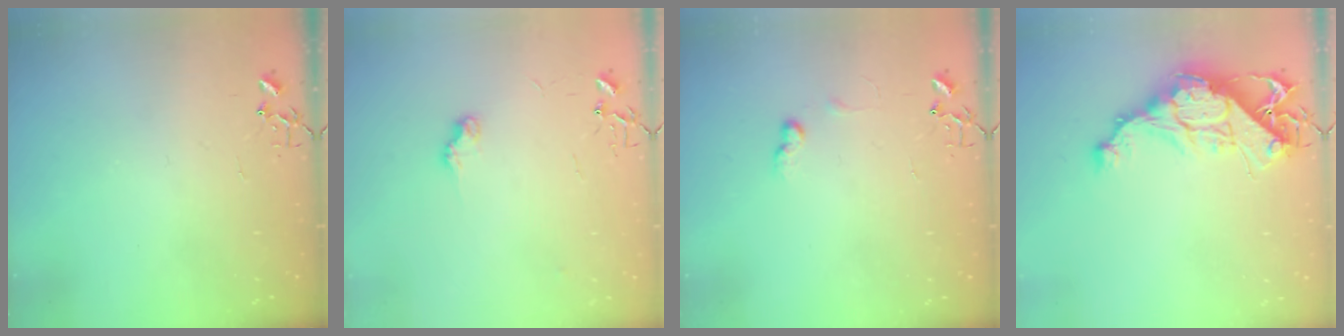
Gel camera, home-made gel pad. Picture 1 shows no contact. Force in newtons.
{"total": 7.1, "press": 7.1, "slide": 0.5}
{"total": 6.7, "press": 6.6, "slide": 0.9}
{"total": 13.4, "press": 13.4, "slide": 1.1}